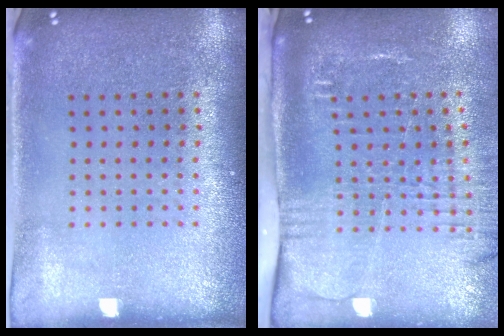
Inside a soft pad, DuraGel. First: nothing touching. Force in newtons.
{"total": 2.7, "press": 2.1, "slide": 1.7}